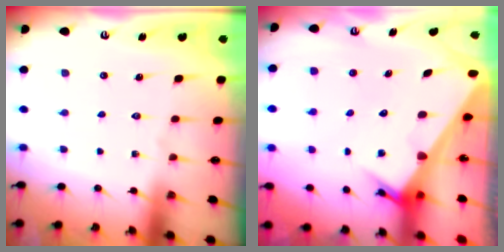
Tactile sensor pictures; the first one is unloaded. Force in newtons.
{"total": 3.7, "press": 3.7, "slide": 0.2}